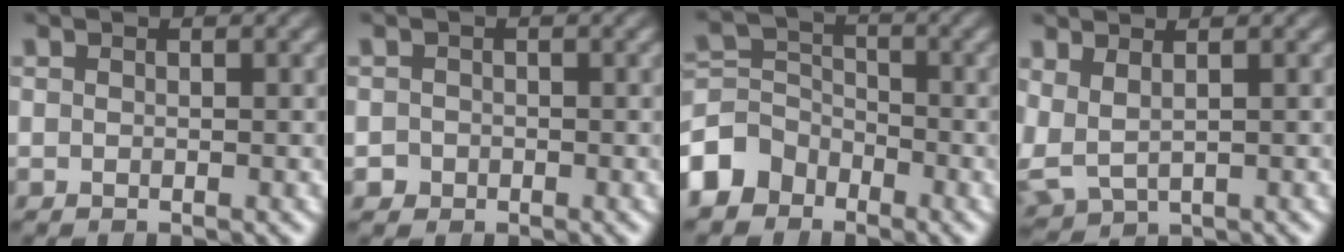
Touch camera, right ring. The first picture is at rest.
{"total": 2.4, "force": [-1.4, 2.0, -0.1], "torque": [-0.003, -0.018, -0.016]}
{"total": 6.0, "force": [-2.5, 5.1, 2.0], "torque": [-0.048, -0.028, -0.036]}
{"total": 4.8, "force": [0.6, 4.3, 2.0], "torque": [-0.089, -0.026, 0.026]}